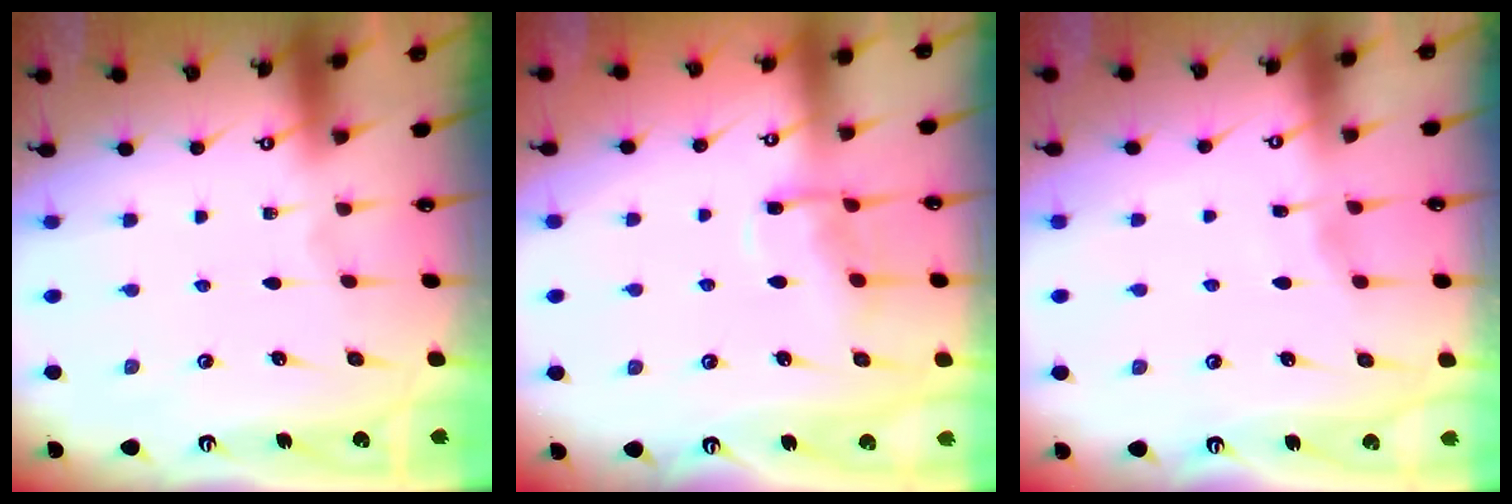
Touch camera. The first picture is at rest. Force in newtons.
{"total": 8.2, "press": 8.1, "slide": 0.6}
{"total": 2.6, "press": 2.5, "slide": 0.4}